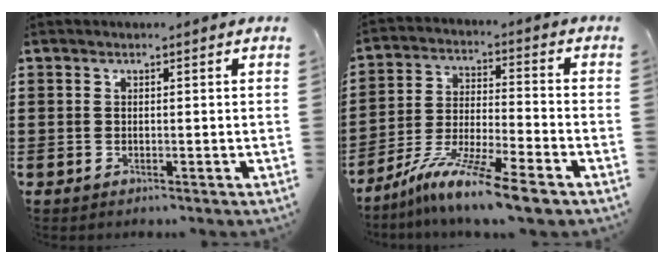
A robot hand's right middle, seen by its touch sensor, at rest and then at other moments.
{"total": 10.9, "force": [-8.9, -0.1, 6.2], "torque": [-0.122, 0.002, -0.174]}